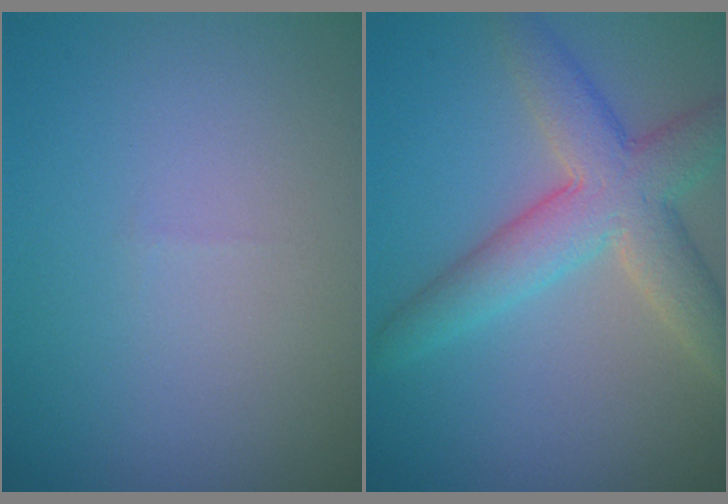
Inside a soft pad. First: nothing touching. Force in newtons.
{"total": 6.2, "press": 6.2, "slide": 0.2}